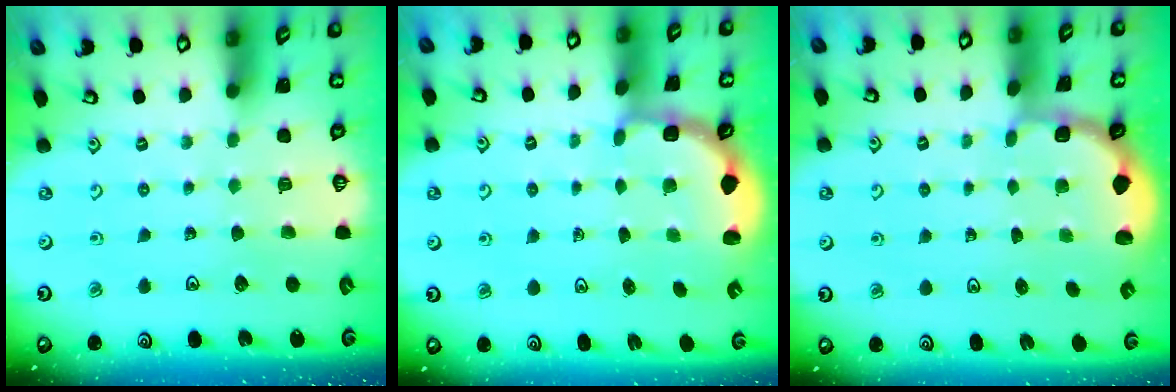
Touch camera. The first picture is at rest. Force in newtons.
{"total": 2.8, "press": 2.4, "slide": 1.4}
{"total": 1.8, "press": 1.6, "slide": 0.7}